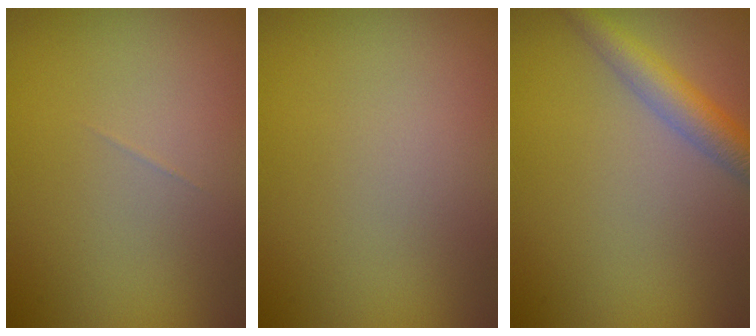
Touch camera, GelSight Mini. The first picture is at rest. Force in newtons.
{"total": 0.0}
{"total": 3.7, "press": 3.7, "slide": 0.2}